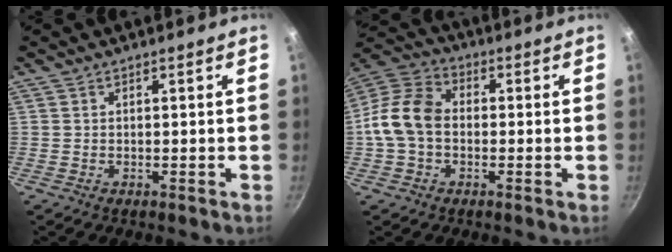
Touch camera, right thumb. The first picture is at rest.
{"total": 11.5, "force": [-0.8, 8.4, 7.8], "torque": [-0.130, 0.032, -0.035]}